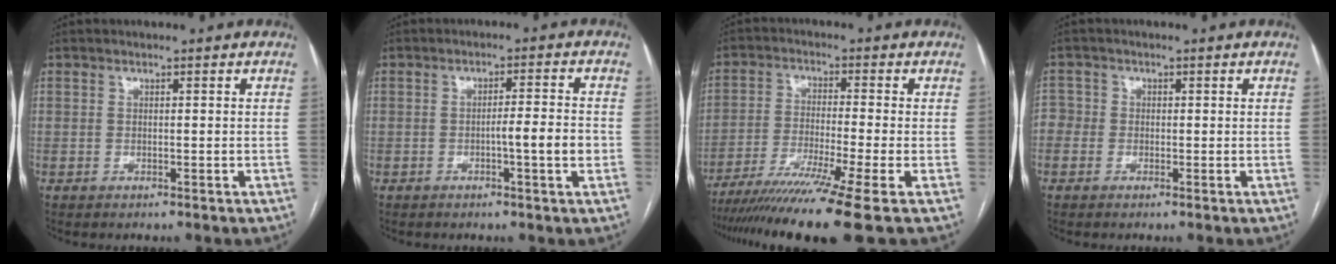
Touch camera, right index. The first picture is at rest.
{"total": 4.9, "force": [-1.3, 0.0, 4.7], "torque": [-0.069, 0.004, -0.019]}
{"total": 13.7, "force": [-10.1, -2.4, 8.9], "torque": [-0.154, -0.041, -0.166]}
{"total": 2.3, "force": [-0.6, 2.1, 0.5], "torque": [0.001, 0.009, -0.019]}